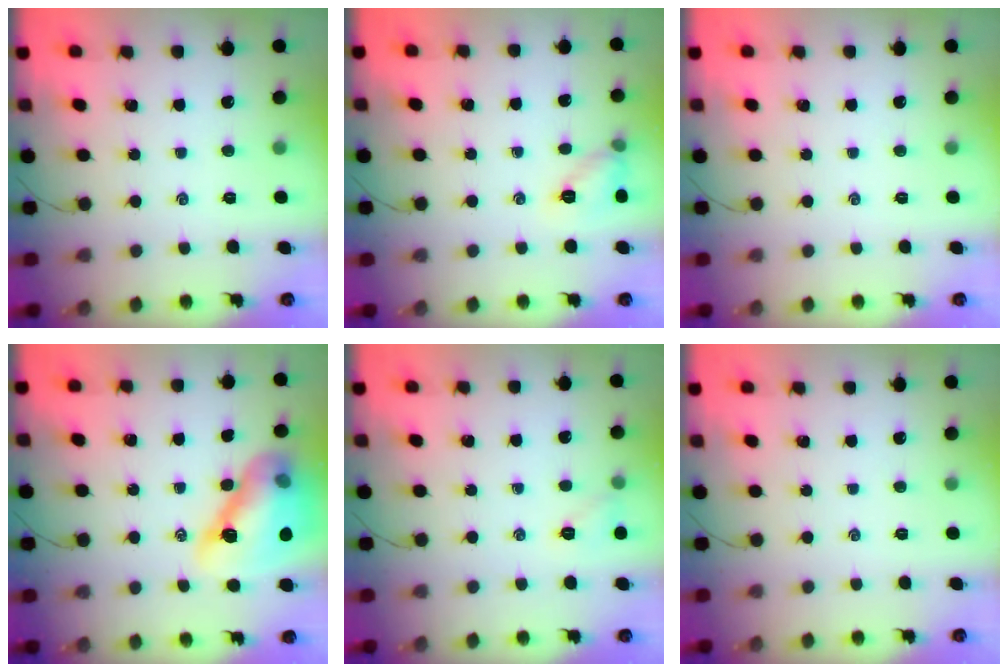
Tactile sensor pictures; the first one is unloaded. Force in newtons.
{"total": 7.7, "press": 7.5, "slide": 1.5}
{"total": 0.0}
{"total": 16.2, "press": 15.6, "slide": 4.6}
{"total": 6.1, "press": 5.9, "slide": 1.3}
{"total": 0.0}